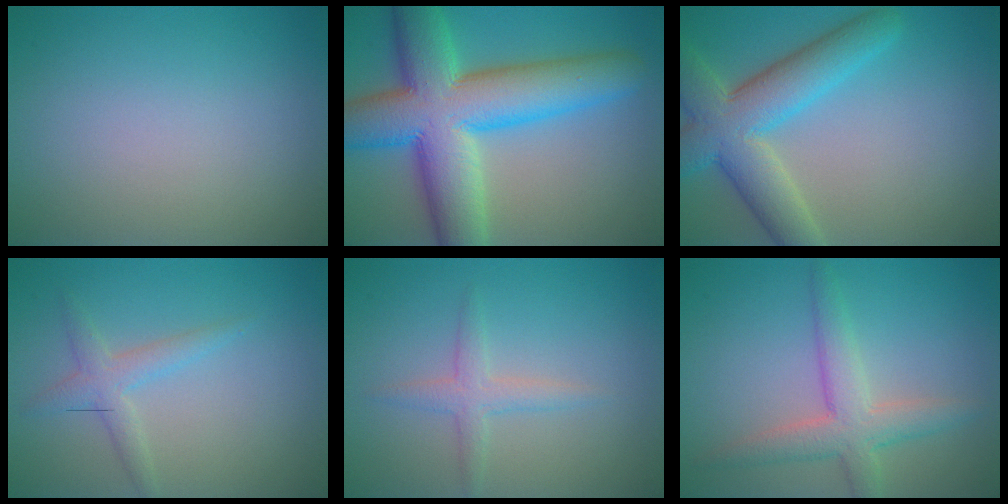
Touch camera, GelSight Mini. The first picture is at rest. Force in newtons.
{"total": 13.0, "press": 12.9, "slide": 0.6}
{"total": 7.5, "press": 7.4, "slide": 0.7}
{"total": 2.1, "press": 2.1, "slide": 0.1}
{"total": 2.0, "press": 2.0, "slide": 0.2}
{"total": 4.1, "press": 4.1, "slide": 0.4}